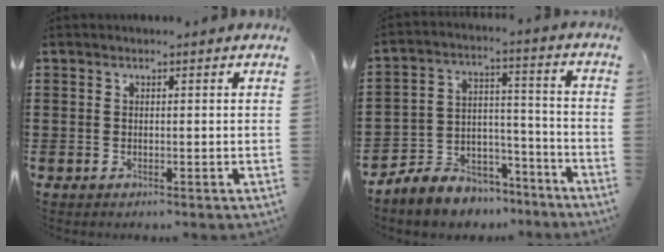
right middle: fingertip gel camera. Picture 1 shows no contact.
{"total": 6.2, "force": [-5.7, 2.3, -0.4], "torque": [-0.007, 0.010, -0.117]}